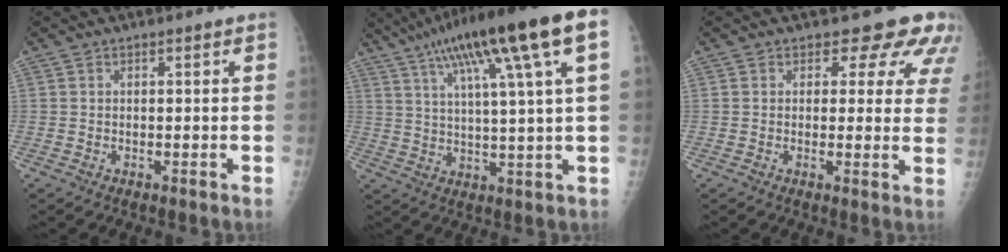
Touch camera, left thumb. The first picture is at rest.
{"total": 20.0, "force": [9.2, 2.0, 17.7], "torque": [-0.287, 0.010, 0.141]}
{"total": 8.4, "force": [6.6, 4.4, 2.9], "torque": [0.012, -0.029, 0.051]}